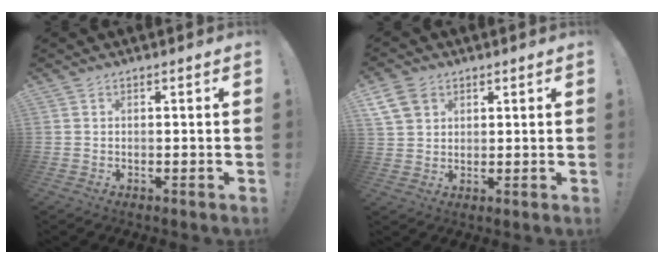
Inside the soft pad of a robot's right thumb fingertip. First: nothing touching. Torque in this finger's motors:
{"motor_torque": [0.02, 0.01, 0.07, 0.03, 0.00]}